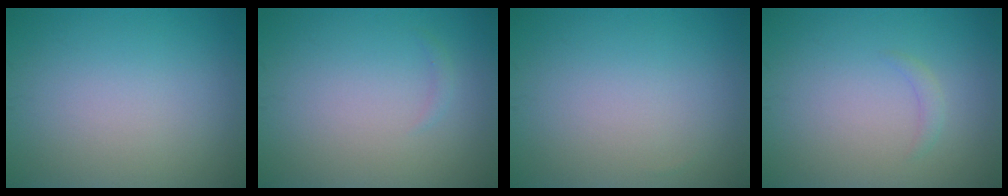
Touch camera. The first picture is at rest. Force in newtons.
{"total": 0.5, "press": 0.5, "slide": 0.0}
{"total": 0.0}
{"total": 0.8, "press": 0.8, "slide": 0.1}